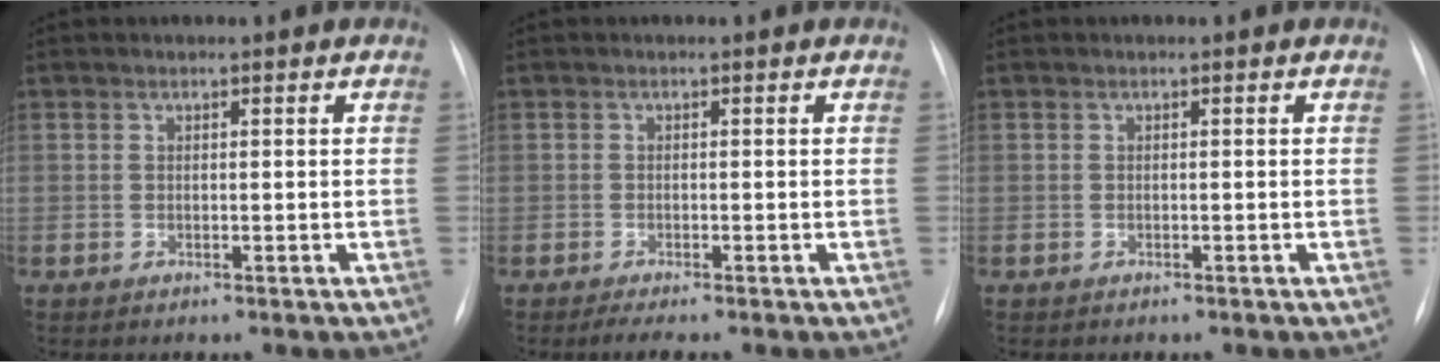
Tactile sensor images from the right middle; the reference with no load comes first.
{"total": 1.8, "force": [-1.3, 0.1, 1.2], "torque": [-0.026, -0.006, -0.022]}
{"total": 0.0}